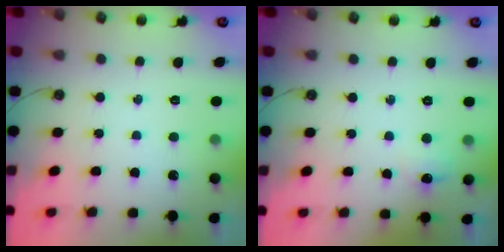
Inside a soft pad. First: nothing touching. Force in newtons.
{"total": 5.8, "press": 5.8, "slide": 0.8}